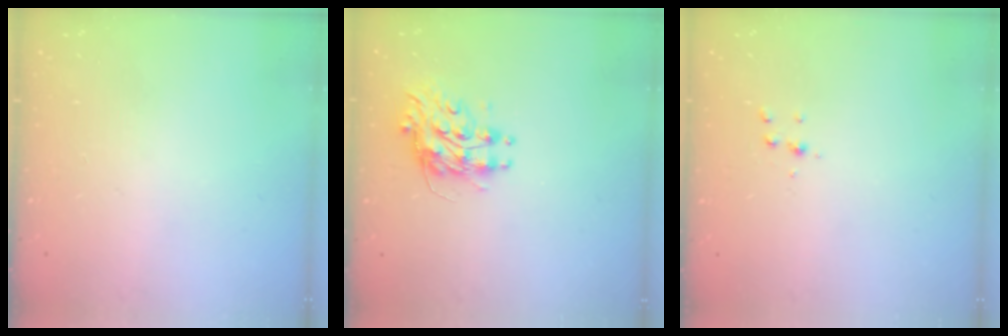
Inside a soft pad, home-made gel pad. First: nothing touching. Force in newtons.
{"total": 9.0, "press": 9.0, "slide": 0.7}
{"total": 4.4, "press": 4.3, "slide": 0.4}